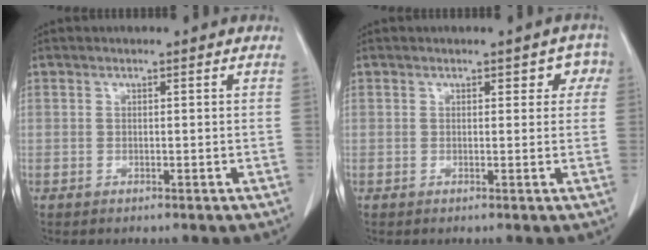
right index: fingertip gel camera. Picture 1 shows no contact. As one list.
[{"total": 2.9, "force": [1.3, 1.9, 1.7], "torque": [0.000, 0.010, 0.009]}]